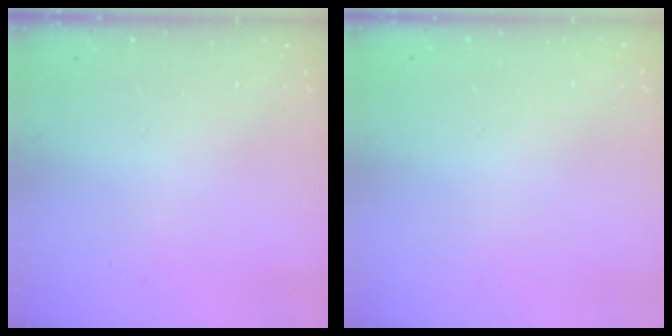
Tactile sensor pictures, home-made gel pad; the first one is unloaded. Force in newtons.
{"total": 0.0}